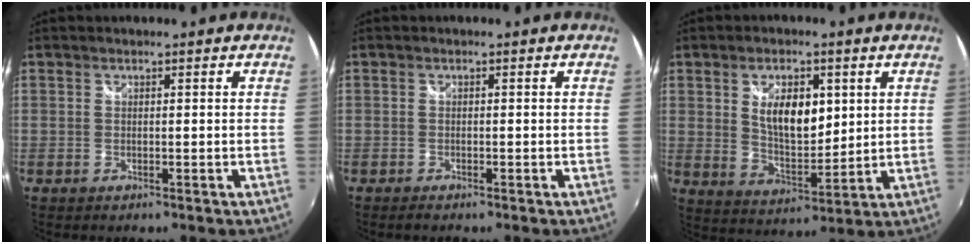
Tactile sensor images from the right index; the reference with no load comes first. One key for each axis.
{"total": 1.1, "fx": -0.9, "fy": 0.3, "fz": 0.4, "tx": -0.011, "ty": -0.006, "tz": -0.020}
{"total": 9.7, "fx": 2.8, "fy": 4.9, "fz": 7.8, "tx": -0.134, "ty": -0.001, "tz": 0.057}